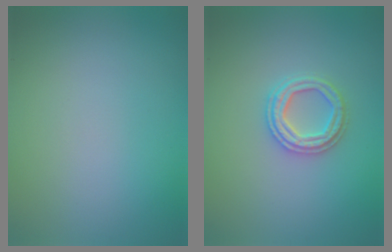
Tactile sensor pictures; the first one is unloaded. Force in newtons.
{"total": 2.7, "press": 2.6, "slide": 0.7}